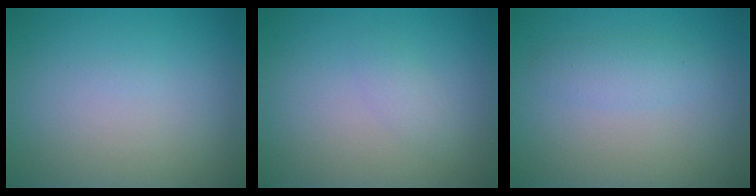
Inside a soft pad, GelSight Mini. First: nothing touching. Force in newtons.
{"total": 1.1, "press": 1.1, "slide": 0.0}
{"total": 1.6, "press": 1.6, "slide": 0.0}